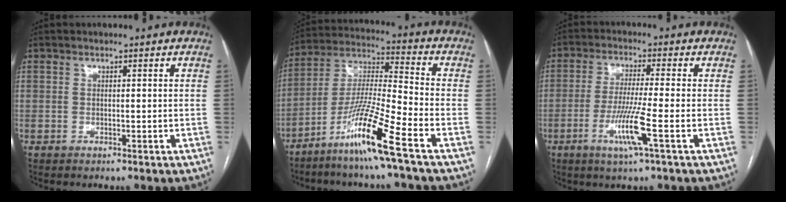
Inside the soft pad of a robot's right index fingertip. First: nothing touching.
{"total": 13.6, "force": [-8.0, -1.4, 10.8], "torque": [-0.215, -0.030, -0.158]}
{"total": 7.7, "force": [-2.9, -0.9, 7.1], "torque": [-0.141, -0.019, -0.058]}